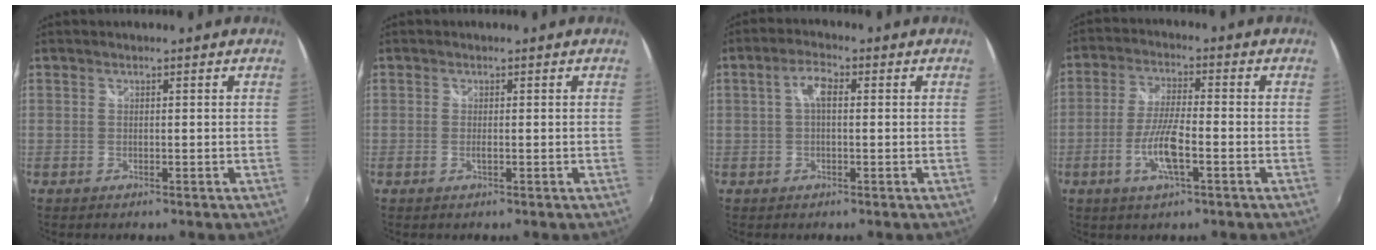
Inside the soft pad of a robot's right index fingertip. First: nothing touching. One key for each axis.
{"total": 0.7, "fx": -0.2, "fy": 0.1, "fz": 0.7, "tx": -0.014, "ty": -0.001, "tz": -0.005}
{"total": 3.6, "fx": 0.4, "fy": 1.5, "fz": 3.3, "tx": -0.062, "ty": 0.011, "tz": 0.008}
{"total": 8.1, "fx": -3.0, "fy": 1.6, "fz": 7.3, "tx": -0.149, "ty": -0.004, "tz": -0.058}